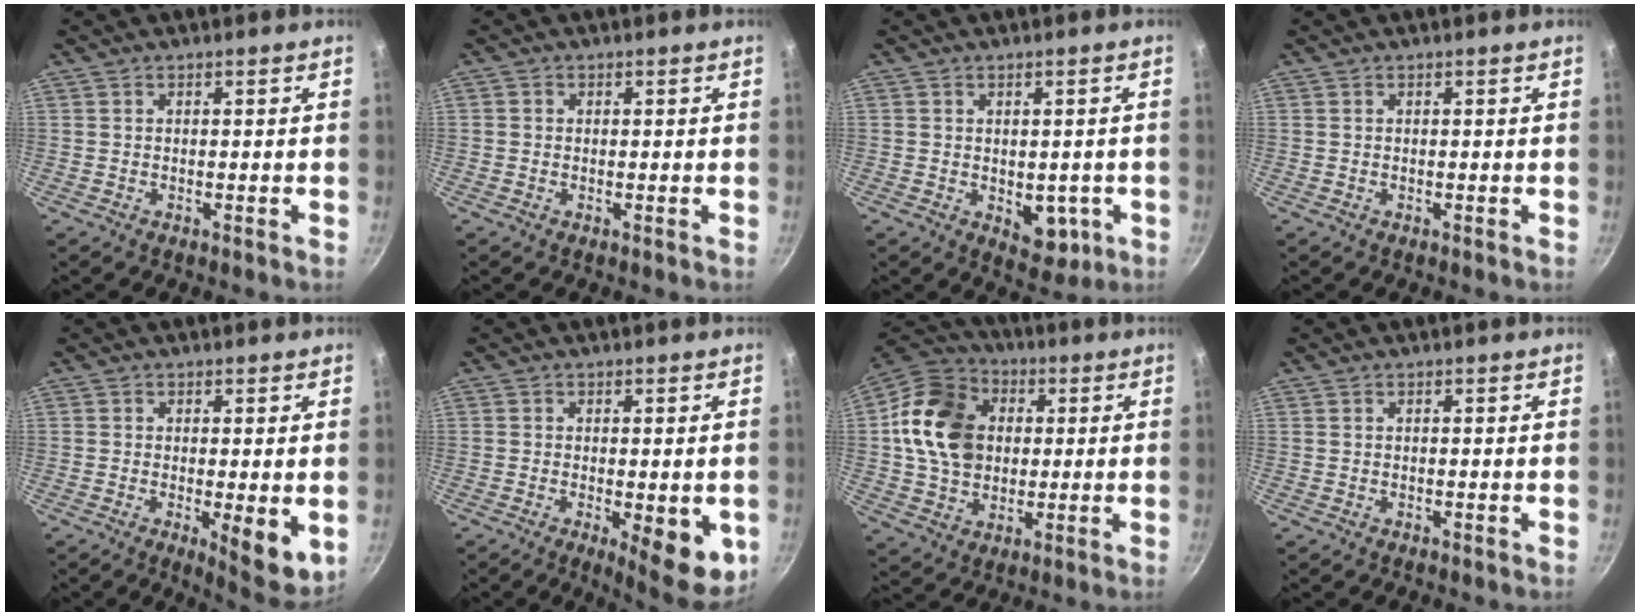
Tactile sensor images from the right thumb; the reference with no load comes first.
{"total": 0.7, "force": [0.0, 0.7, 0.2], "torque": [-0.002, 0.003, -0.003]}
{"total": 6.3, "force": [-1.3, 4.2, 4.5], "torque": [-0.029, -0.004, -0.009]}
{"total": 0.0}
{"total": 7.7, "force": [-1.1, 2.5, 7.2], "torque": [-0.088, -0.017, -0.009]}
{"total": 10.1, "force": [-2.4, 3.7, 9.1], "torque": [-0.098, -0.008, -0.022]}
{"total": 17.7, "force": [2.5, 13.9, 10.6], "torque": [-0.165, 0.014, 0.036]}
{"total": 0.0}